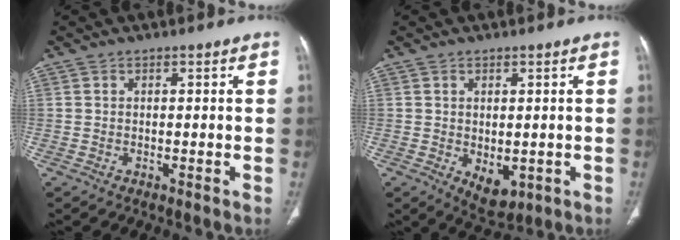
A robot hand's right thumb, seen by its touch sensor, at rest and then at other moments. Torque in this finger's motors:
{"motor_torque": [-0.27, 0.39, -0.26, 0.00, 0.15]}